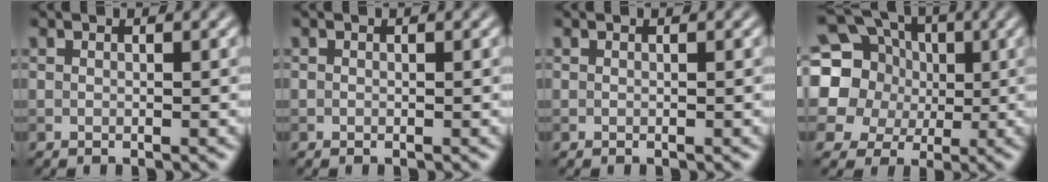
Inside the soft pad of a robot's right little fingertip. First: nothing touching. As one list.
[{"total": 0.0}, {"total": 0.0}, {"total": 16.7, "force": [3.3, 15.2, 6.0], "torque": [-0.160, 0.019, 0.035]}]